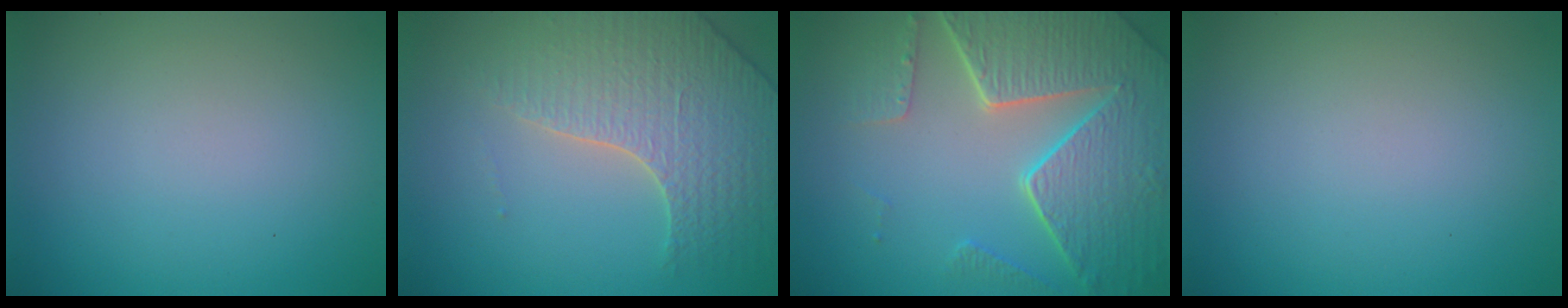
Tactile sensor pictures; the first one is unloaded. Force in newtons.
{"total": 4.5, "press": 4.4, "slide": 1.2}
{"total": 8.4, "press": 6.2, "slide": 5.8}
{"total": 0.0}